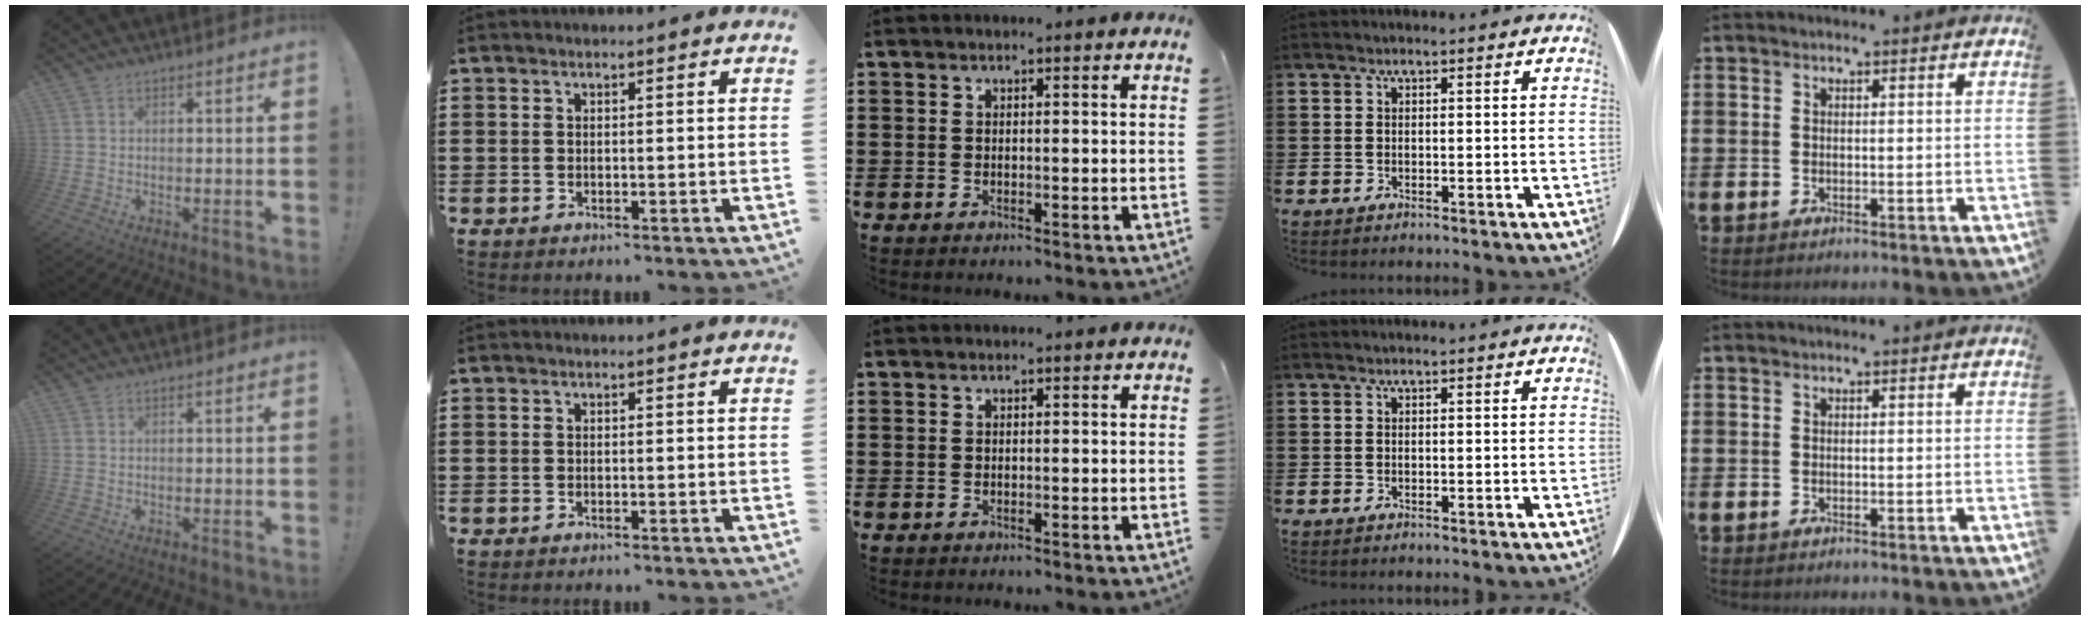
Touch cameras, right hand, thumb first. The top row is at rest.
{}